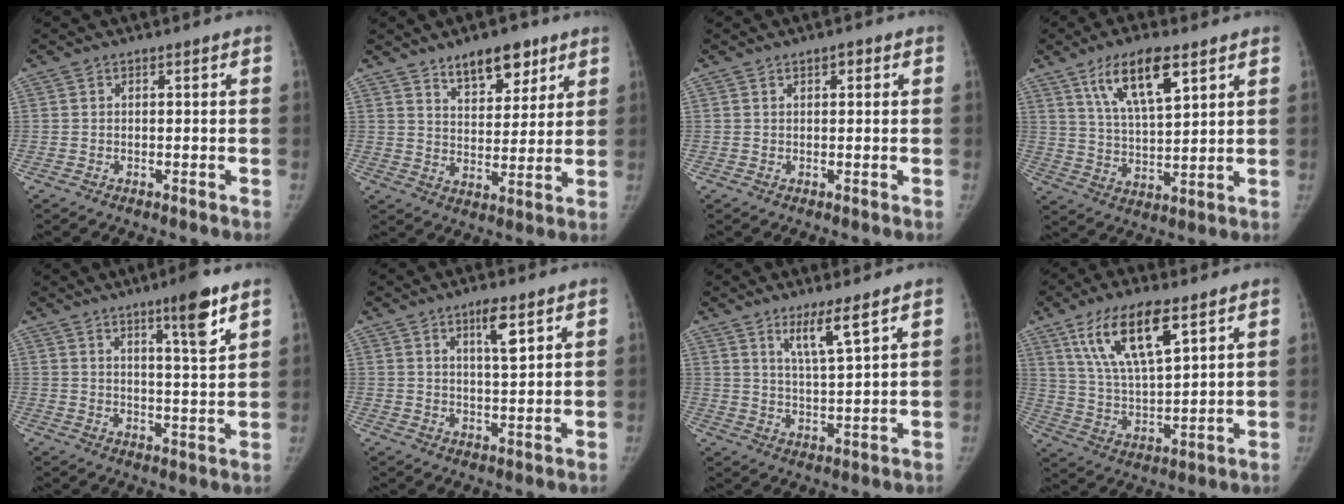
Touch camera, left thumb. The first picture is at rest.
{"total": 9.9, "force": [6.7, 4.7, 5.6], "torque": [-0.052, -0.043, 0.110]}
{"total": 1.0, "force": [0.6, 0.5, 0.7], "torque": [-0.005, -0.001, 0.006]}
{"total": 12.2, "force": [6.7, 4.1, 9.3], "torque": [-0.150, -0.028, 0.126]}
{"total": 8.4, "force": [5.1, 0.7, 6.7], "torque": [-0.096, -0.031, 0.077]}
{"total": 5.1, "force": [2.8, 1.0, 4.2], "torque": [-0.069, -0.019, 0.049]}
{"total": 6.3, "force": [4.1, 0.2, 4.9], "torque": [-0.089, -0.035, 0.078]}
{"total": 14.4, "force": [7.8, 4.8, 11.1], "torque": [-0.192, -0.028, 0.150]}